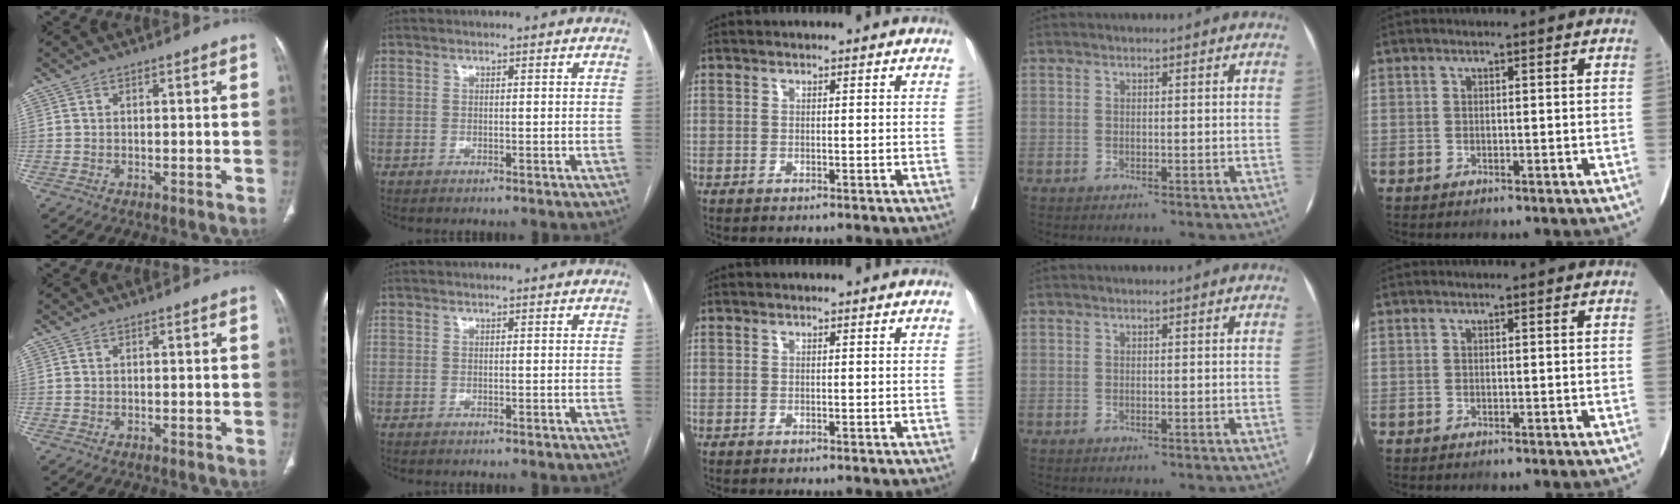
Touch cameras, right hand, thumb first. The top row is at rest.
{}